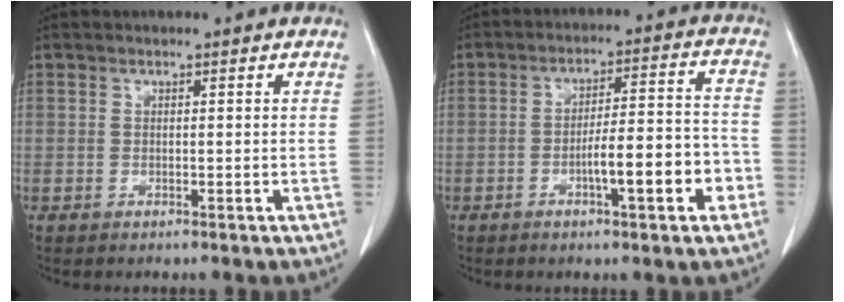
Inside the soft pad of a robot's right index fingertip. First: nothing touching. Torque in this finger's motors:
{"motor_torque": [1.18, -0.55, 0.38, 0.11]}